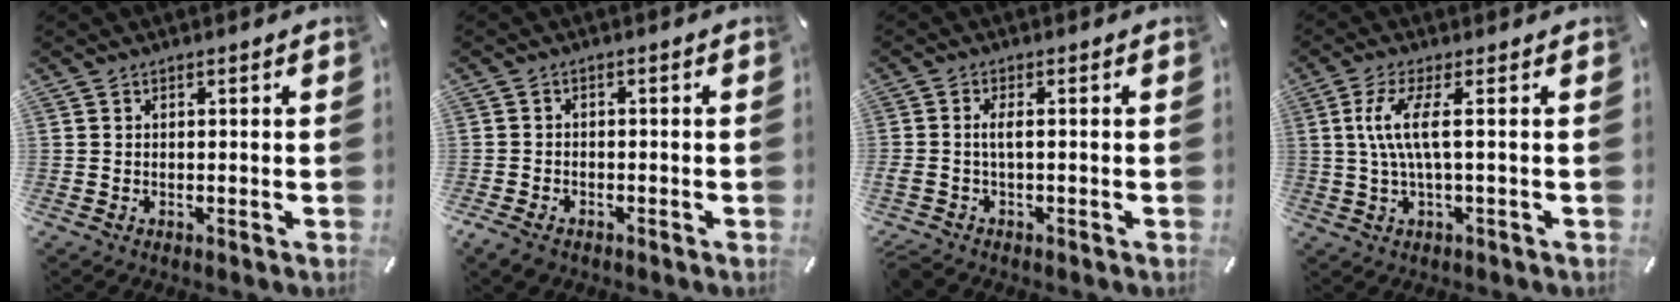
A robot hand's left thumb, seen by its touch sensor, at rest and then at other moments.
{"total": 2.8, "force": [-1.9, 1.7, 1.1], "torque": [-0.032, 0.004, -0.041]}
{"total": 3.2, "force": [-0.9, 0.9, 3.0], "torque": [-0.077, -0.003, -0.023]}
{"total": 7.8, "force": [0.8, 1.2, 7.7], "torque": [-0.159, -0.007, 0.009]}